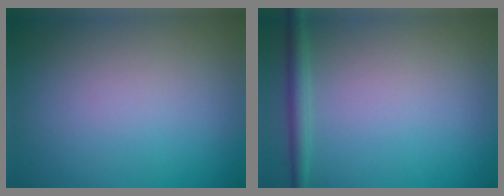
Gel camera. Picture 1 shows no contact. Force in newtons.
{"total": 1.8, "press": 1.8, "slide": 0.1}